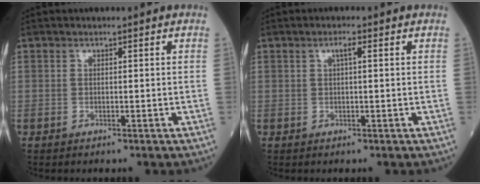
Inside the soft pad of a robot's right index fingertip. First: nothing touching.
{"total": 1.4, "force": [0.5, 0.1, 1.3], "torque": [-0.025, 0.003, 0.007]}